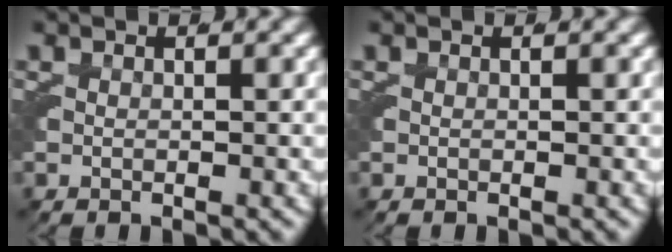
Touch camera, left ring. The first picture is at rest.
{"total": 0.0}